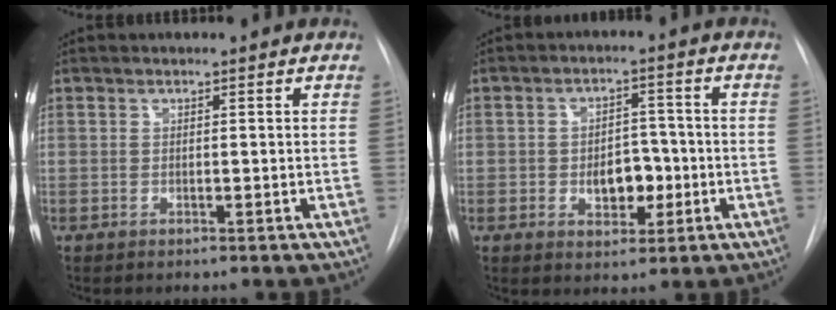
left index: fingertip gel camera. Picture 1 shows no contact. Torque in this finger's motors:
{"motor_torque": [0.46, -0.17, 0.11, 0.03]}